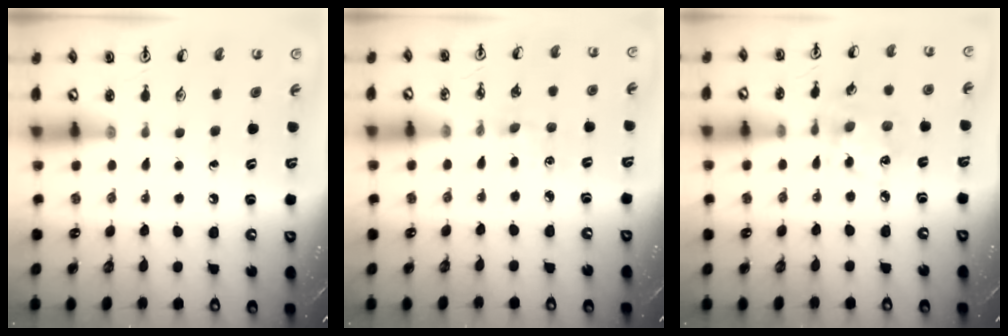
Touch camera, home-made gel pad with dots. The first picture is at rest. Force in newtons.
{"total": 2.0, "press": 2.0, "slide": 0.3}
{"total": 6.9, "press": 6.7, "slide": 1.6}